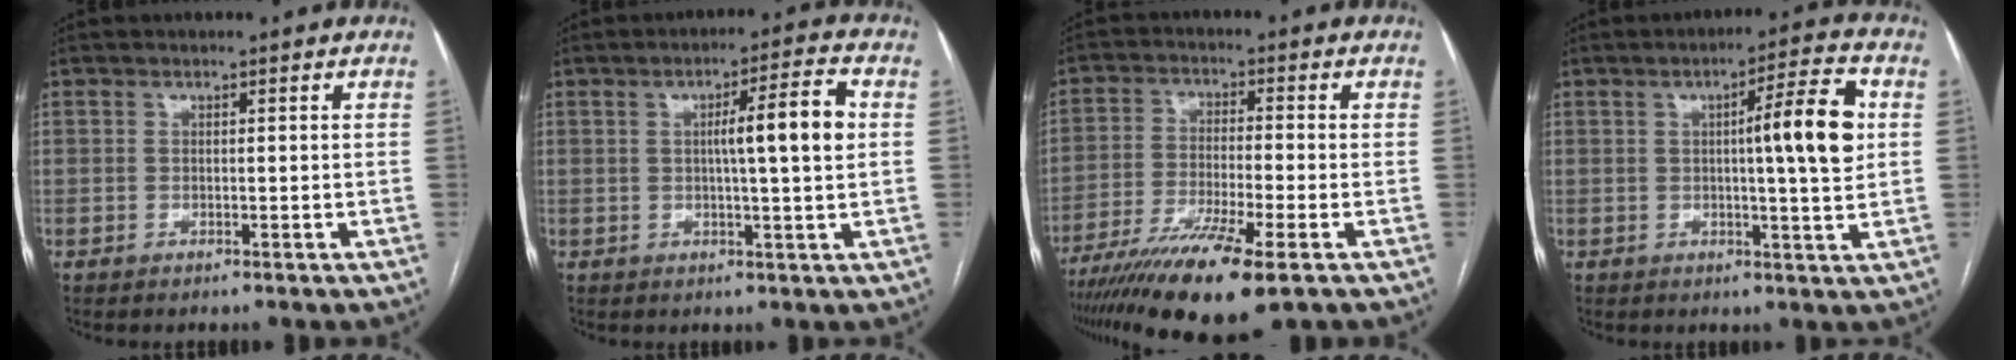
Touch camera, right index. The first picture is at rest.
{"total": 7.8, "force": [0.9, 0.0, 7.8], "torque": [-0.118, 0.008, 0.011]}
{"total": 13.1, "force": [-8.3, 0.4, 10.1], "torque": [-0.189, -0.033, -0.144]}
{"total": 9.8, "force": [1.4, 0.4, 9.6], "torque": [-0.140, 0.009, 0.019]}